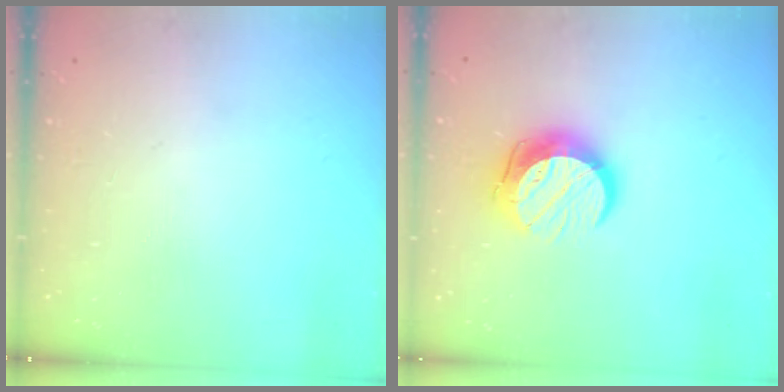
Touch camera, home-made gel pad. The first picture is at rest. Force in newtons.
{"total": 12.7, "press": 12.7, "slide": 0.8}